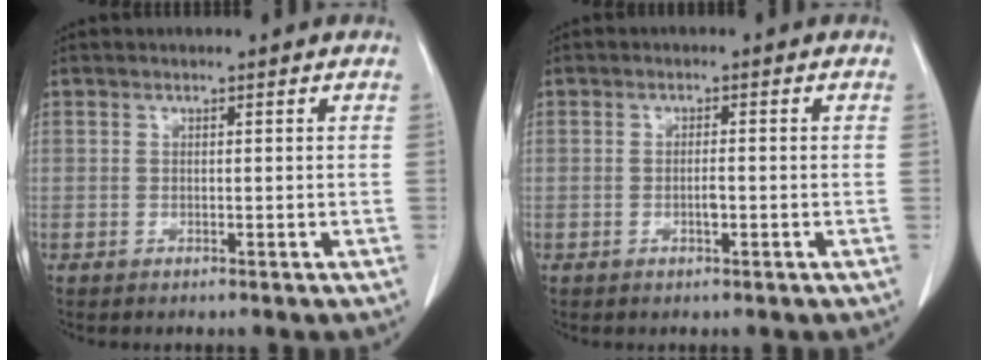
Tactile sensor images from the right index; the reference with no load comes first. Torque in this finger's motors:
{"motor_torque": [-0.01, 0.07, 0.00, 0.00]}